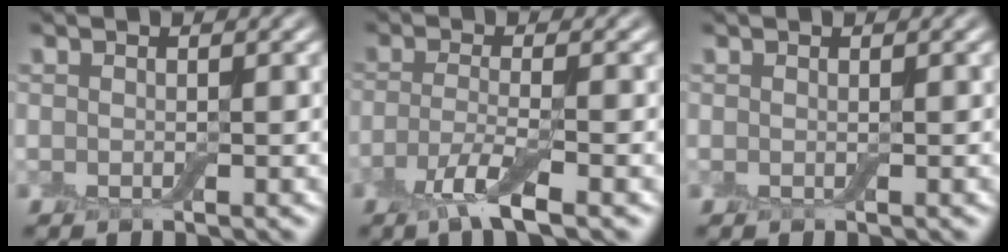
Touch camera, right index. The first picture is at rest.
{"total": 3.8, "force": [-1.9, 0.7, 3.2], "torque": [-0.065, -0.007, -0.045]}
{"total": 0.0}